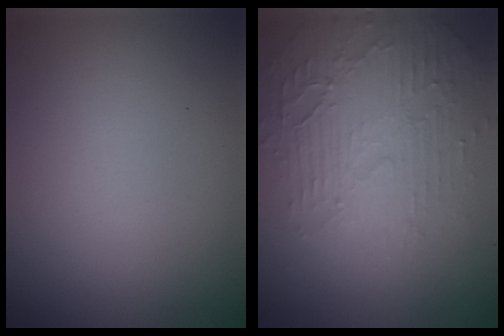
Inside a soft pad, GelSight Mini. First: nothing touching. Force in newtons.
{"total": 5.4, "press": 3.4, "slide": 4.3}